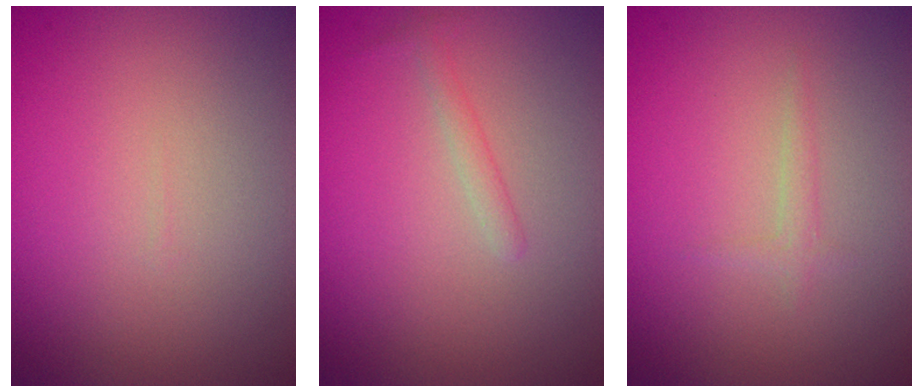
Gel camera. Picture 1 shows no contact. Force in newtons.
{"total": 1.0, "press": 1.0, "slide": 0.0}
{"total": 0.9, "press": 0.9, "slide": 0.1}